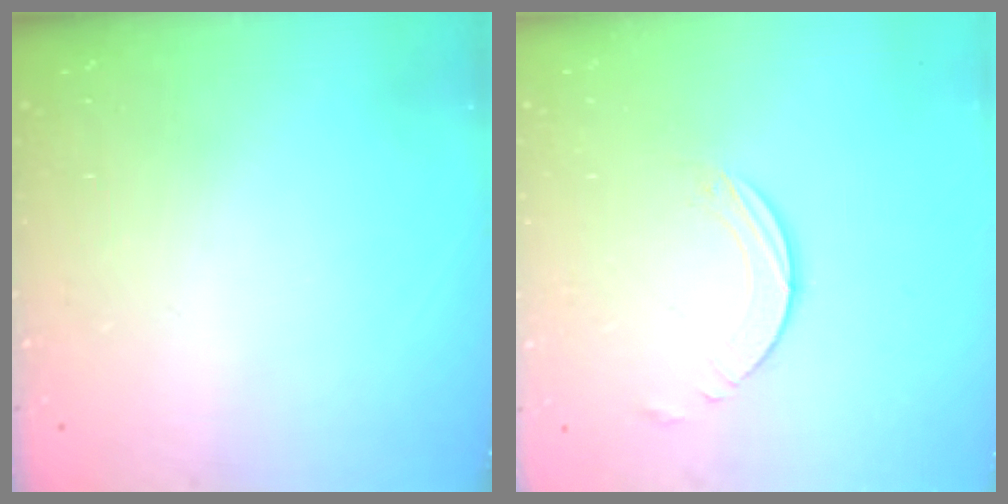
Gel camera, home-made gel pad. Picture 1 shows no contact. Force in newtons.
{"total": 1.9, "press": 1.9, "slide": 0.1}